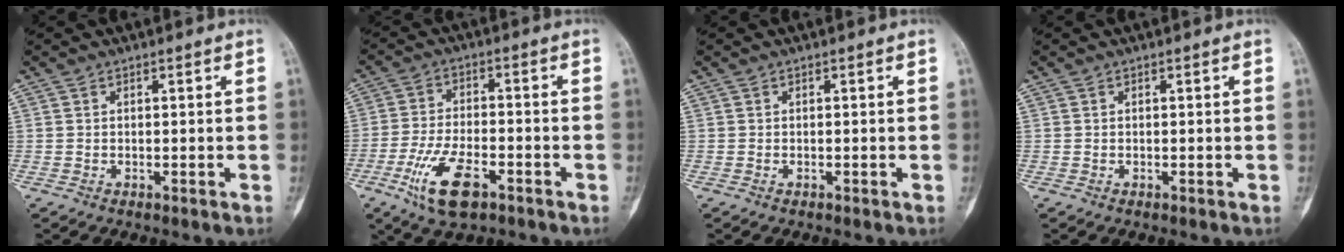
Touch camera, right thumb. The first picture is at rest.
{"total": 10.7, "force": [-5.4, 4.5, 8.1], "torque": [-0.164, 0.014, -0.095]}
{"total": 0.0}
{"total": 0.0}